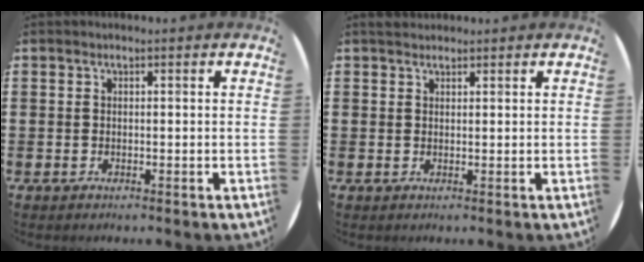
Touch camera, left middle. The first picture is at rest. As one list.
[{"total": 1.3, "force": [1.2, 0.4, 0.2], "torque": [0.001, 0.000, 0.021]}]